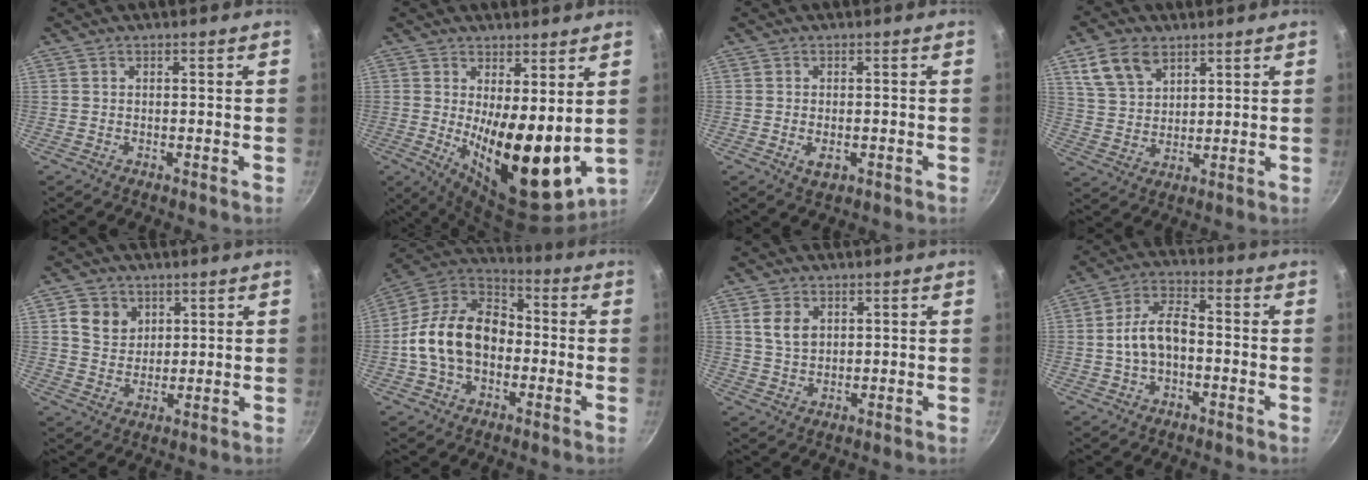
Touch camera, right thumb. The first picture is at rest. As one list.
[{"total": 16.3, "force": [1.6, 6.6, 14.8], "torque": [-0.191, -0.043, 0.041]}, {"total": 3.1, "force": [-0.9, 1.7, 2.4], "torque": [-0.038, -0.002, -0.009]}, {"total": 9.1, "force": [5.1, 5.7, 5.0], "torque": [-0.081, -0.011, 0.103]}, {"total": 6.7, "force": [2.5, 5.7, 2.6], "torque": [-0.017, -0.005, 0.046]}, {"total": 17.2, "force": [-1.9, 12.2, 12.0], "torque": [-0.178, 0.044, -0.049]}, {"total": 5.0, "force": [1.7, 3.6, 3.2], "torque": [-0.048, -0.005, 0.034]}, {"total": 8.9, "force": [-1.2, 5.2, 7.1], "torque": [-0.116, 0.038, -0.028]}]